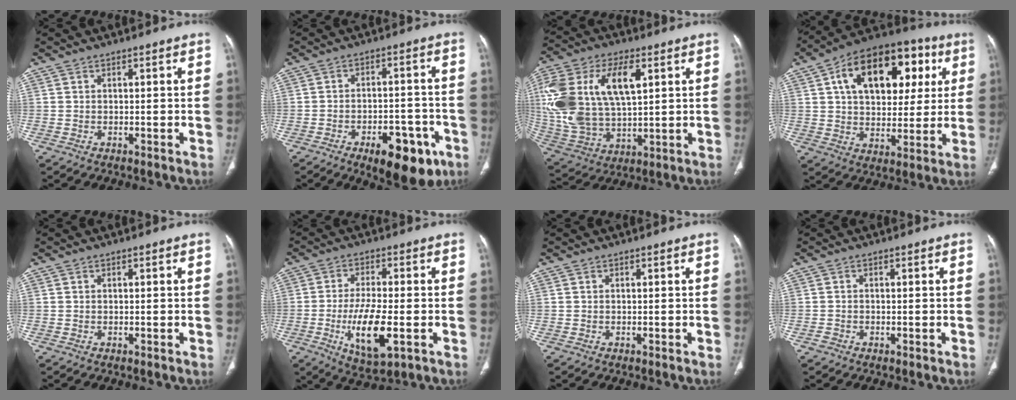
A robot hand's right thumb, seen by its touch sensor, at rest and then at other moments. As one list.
[{"total": 13.4, "force": [-7.0, 6.4, 9.6], "torque": [-0.102, 0.033, -0.088]}, {"total": 24.7, "force": [6.3, 13.4, 19.7], "torque": [-0.427, -0.002, 0.123]}, {"total": 22.4, "force": [7.4, 13.6, 16.3], "torque": [-0.212, 0.012, 0.108]}, {"total": 0.0}, {"total": 12.0, "force": [-3.2, 4.2, 10.8], "torque": [-0.200, -0.007, -0.050]}, {"total": 0.0}, {"total": 0.7, "force": [-0.5, 0.5, 0.3], "torque": [-0.005, 0.000, -0.010]}]